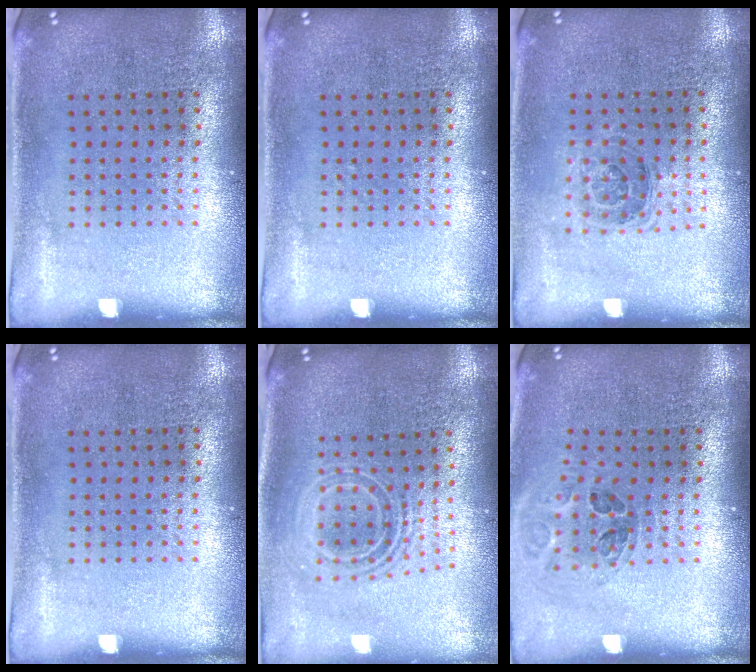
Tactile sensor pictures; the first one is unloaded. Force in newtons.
{"total": 0.0}
{"total": 1.1, "press": 1.0, "slide": 0.5}
{"total": 0.0}
{"total": 2.0, "press": 1.5, "slide": 1.4}
{"total": 1.0, "press": 1.0, "slide": 0.1}